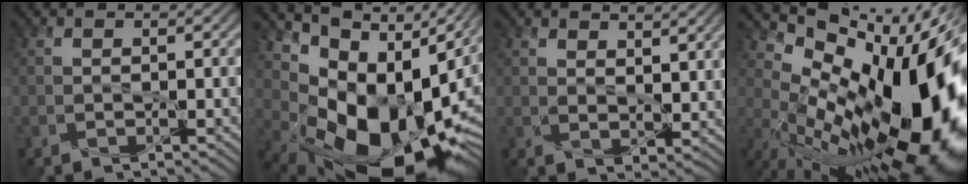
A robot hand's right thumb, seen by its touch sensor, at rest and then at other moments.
{"total": 17.4, "force": [2.2, 11.5, 12.9], "torque": [-0.187, -0.030, 0.091]}
{"total": 4.3, "force": [3.2, 2.0, 2.1], "torque": [-0.045, -0.003, 0.056]}
{"total": 20.1, "force": [0.9, 9.9, 17.4], "torque": [-0.253, -0.045, 0.037]}